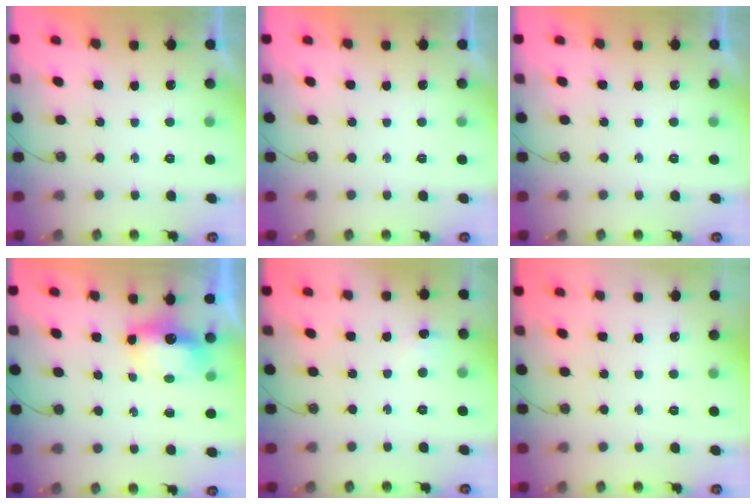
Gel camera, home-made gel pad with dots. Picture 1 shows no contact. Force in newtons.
{"total": 0.0}
{"total": 0.0}
{"total": 6.2, "press": 6.2, "slide": 0.2}
{"total": 13.0, "press": 3.5, "slide": 12.6}
{"total": 0.0}